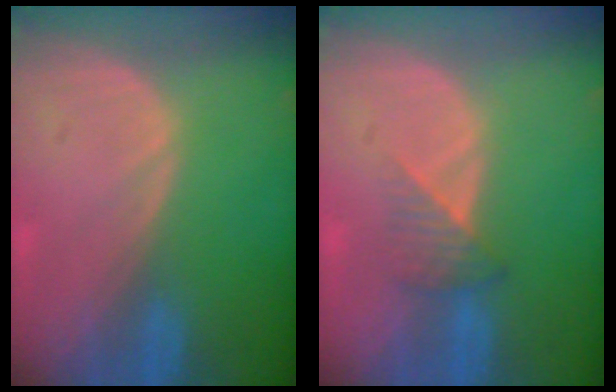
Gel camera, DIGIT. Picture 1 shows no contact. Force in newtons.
{"total": 3.4, "press": 3.1, "slide": 1.4}